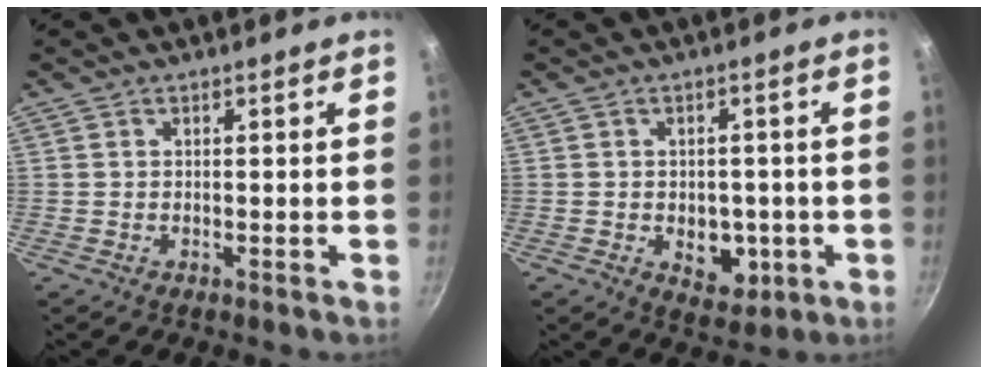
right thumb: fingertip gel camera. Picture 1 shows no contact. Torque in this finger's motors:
{"motor_torque": [-0.32, 0.37, -0.39, 0.11, 0.07]}